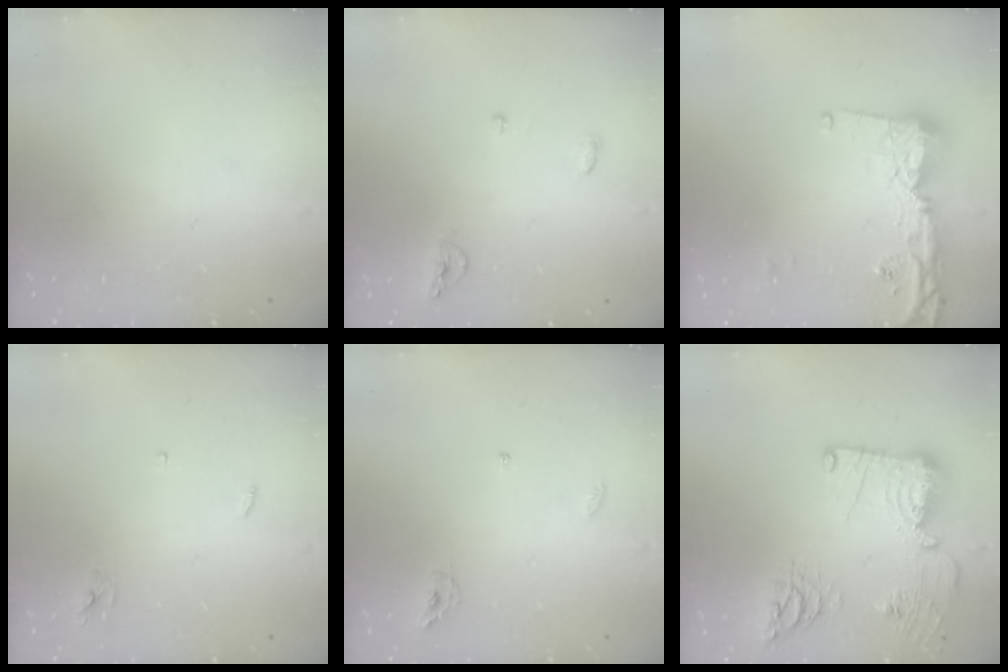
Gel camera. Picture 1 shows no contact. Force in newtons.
{"total": 5.6, "press": 5.6, "slide": 0.2}
{"total": 14.0, "press": 13.9, "slide": 1.3}
{"total": 2.4, "press": 2.4, "slide": 0.2}
{"total": 5.5, "press": 5.5, "slide": 0.4}
{"total": 18.8, "press": 18.6, "slide": 2.3}